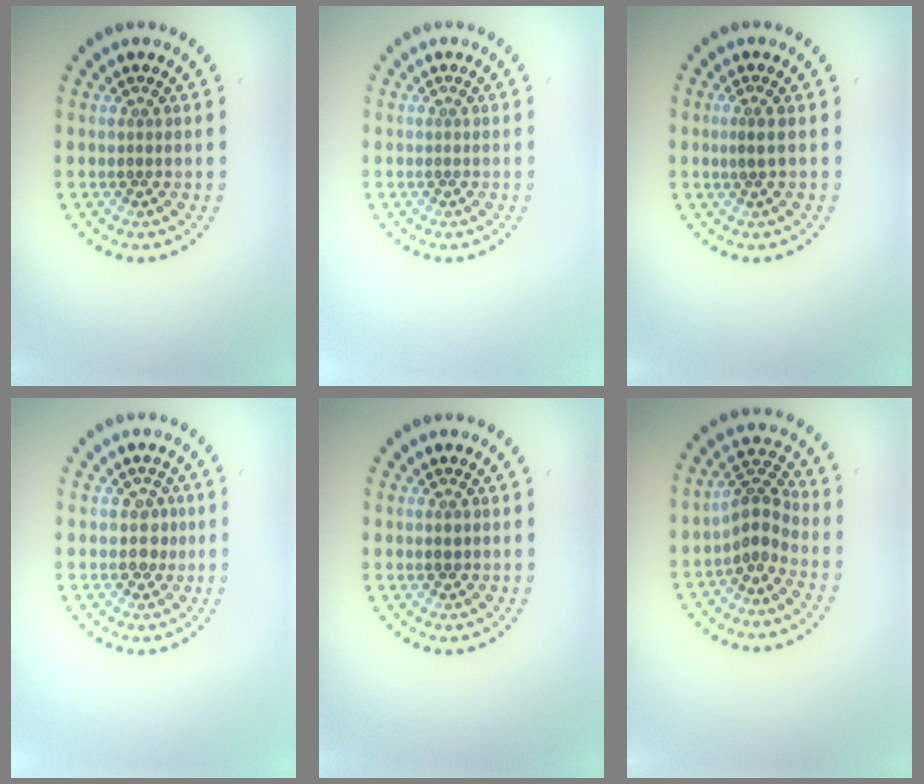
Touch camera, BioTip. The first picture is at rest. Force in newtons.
{"total": 0.0}
{"total": 1.3, "press": 1.0, "slide": 0.9}
{"total": 1.5, "press": 1.4, "slide": 0.5}
{"total": 0.8, "press": 0.8, "slide": 0.3}
{"total": 2.8, "press": 2.3, "slide": 1.6}